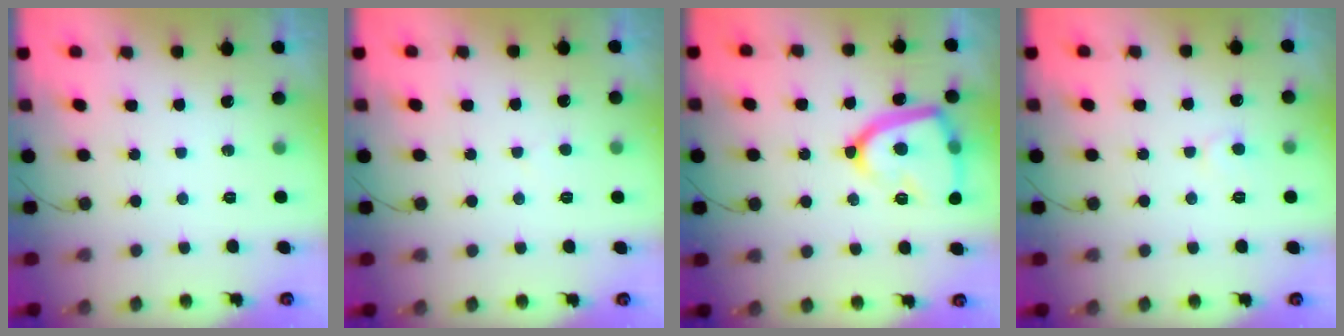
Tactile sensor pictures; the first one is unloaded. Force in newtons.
{"total": 2.7, "press": 2.7, "slide": 0.2}
{"total": 17.4, "press": 17.3, "slide": 1.7}
{"total": 4.7, "press": 4.6, "slide": 0.5}